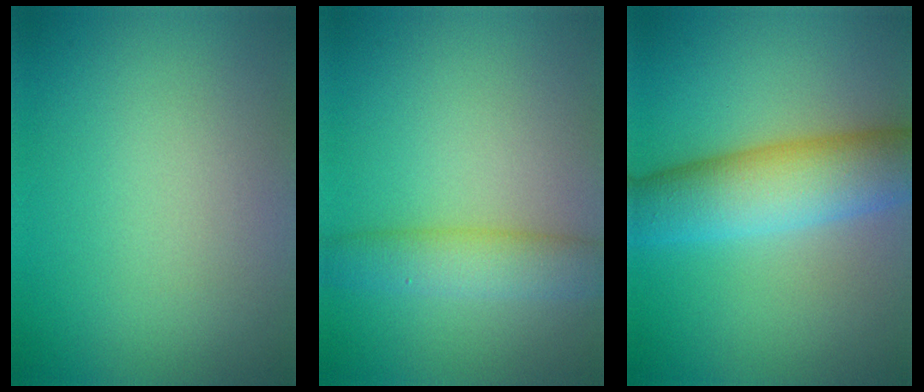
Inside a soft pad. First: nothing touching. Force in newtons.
{"total": 3.7, "press": 3.7, "slide": 0.2}
{"total": 7.8, "press": 7.8, "slide": 0.2}